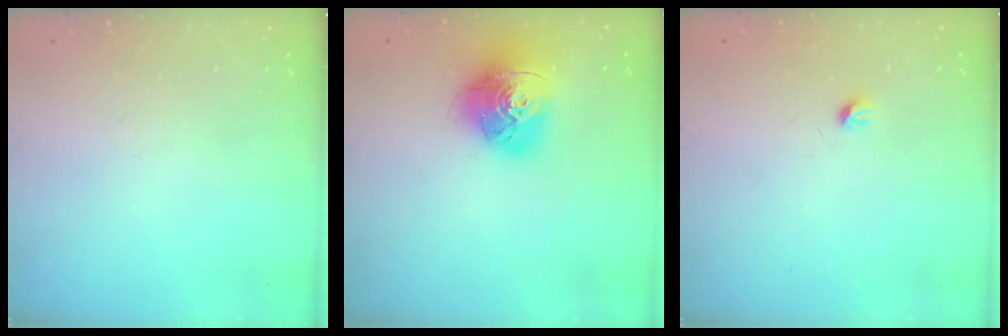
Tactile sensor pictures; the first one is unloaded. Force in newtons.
{"total": 17.1, "press": 17.0, "slide": 2.2}
{"total": 3.6, "press": 3.5, "slide": 0.6}